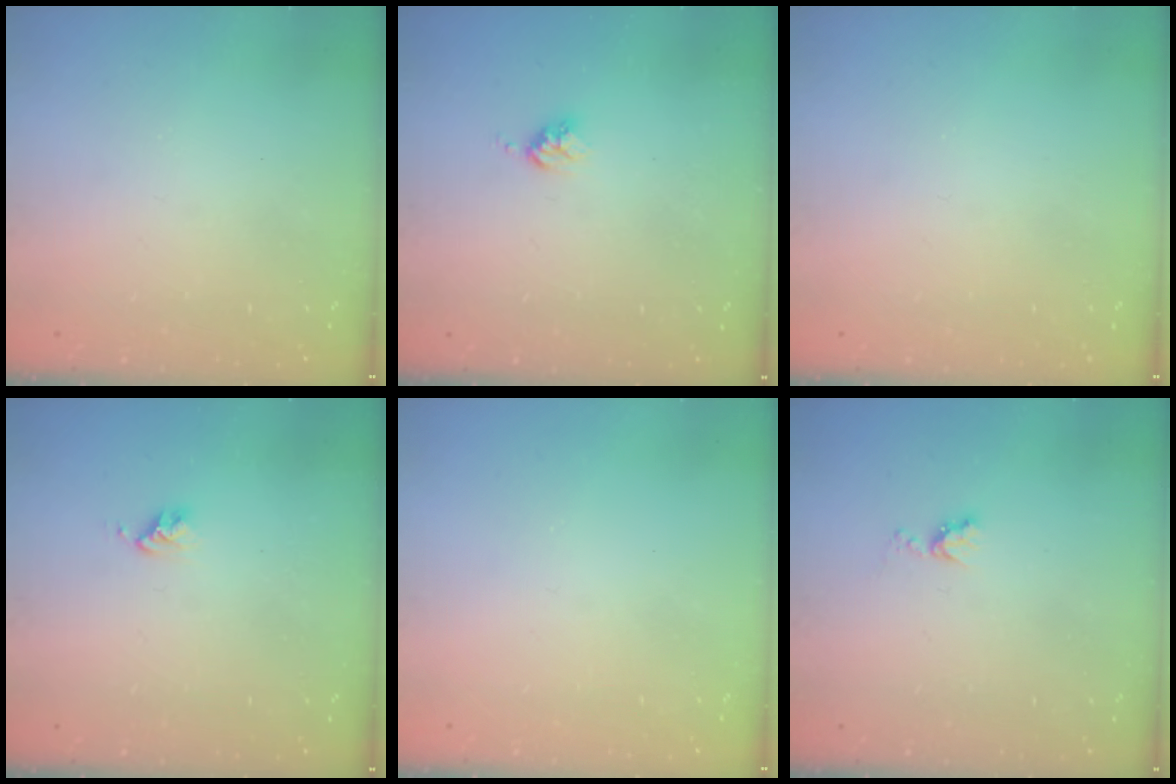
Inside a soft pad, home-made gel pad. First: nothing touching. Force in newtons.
{"total": 3.7, "press": 3.6, "slide": 0.5}
{"total": 0.0}
{"total": 2.7, "press": 2.6, "slide": 0.4}
{"total": 0.0}
{"total": 5.1, "press": 5.1, "slide": 0.5}